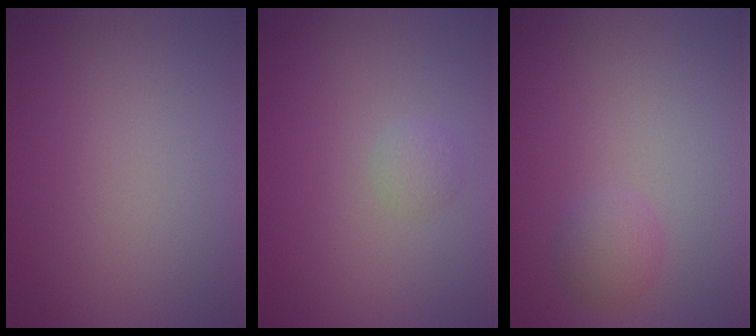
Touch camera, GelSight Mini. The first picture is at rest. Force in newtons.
{"total": 1.0, "press": 1.0, "slide": 0.0}
{"total": 1.7, "press": 1.7, "slide": 0.1}